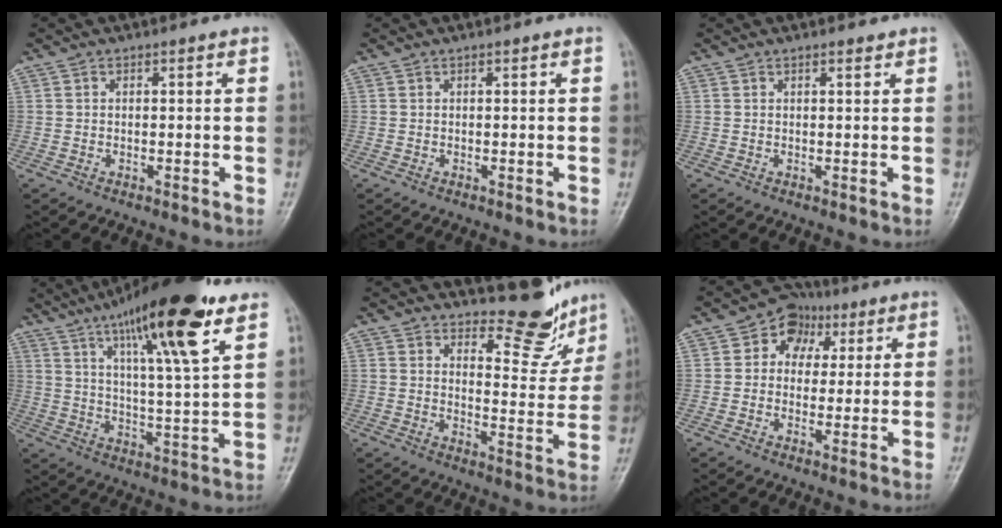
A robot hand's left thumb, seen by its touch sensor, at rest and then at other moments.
{"total": 0.0}
{"total": 0.8, "force": [0.7, 0.2, 0.3], "torque": [-0.007, -0.005, 0.009]}
{"total": 19.1, "force": [11.2, 3.2, 15.2], "torque": [-0.229, -0.043, 0.180]}
{"total": 9.8, "force": [8.9, 3.3, 2.5], "torque": [-0.002, -0.084, 0.117]}
{"total": 7.7, "force": [2.3, 6.3, 3.9], "torque": [-0.019, 0.006, 0.027]}